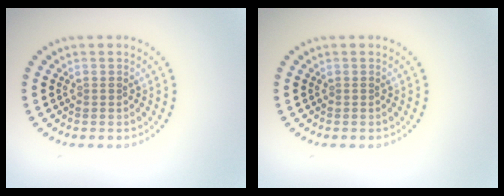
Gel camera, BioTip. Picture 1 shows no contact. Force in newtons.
{"total": 0.0}